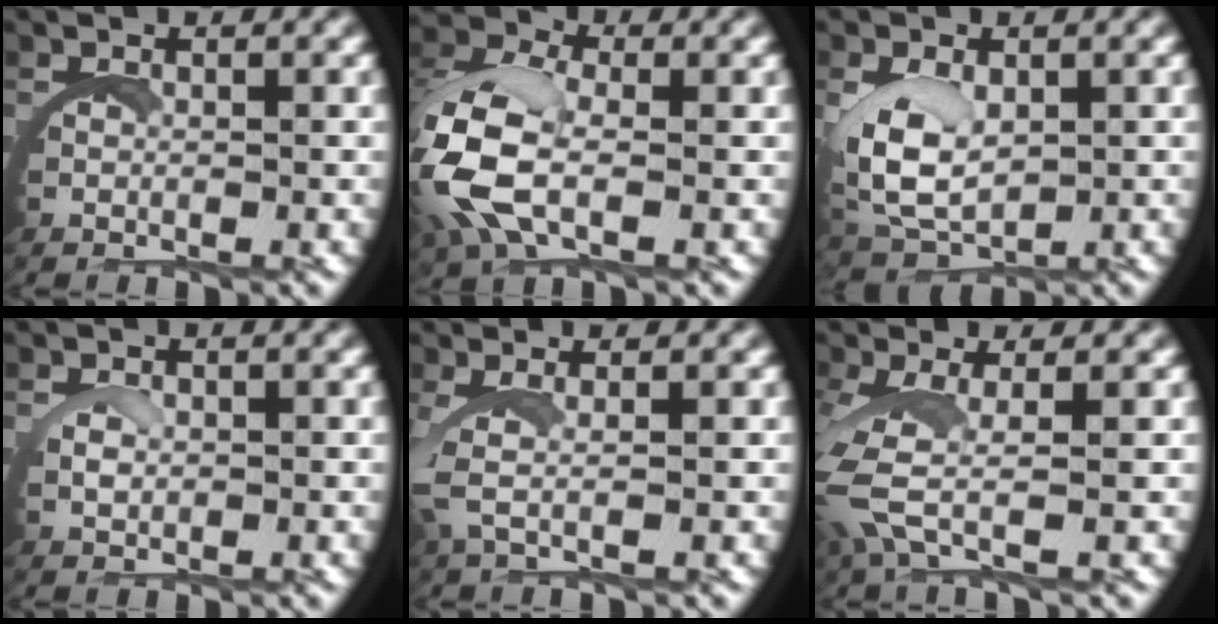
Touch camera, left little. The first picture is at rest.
{"total": 6.4, "force": [-0.1, 3.6, 5.3], "torque": [-0.150, -0.009, 0.002]}
{"total": 5.9, "force": [0.5, 4.2, 4.1], "torque": [-0.117, -0.025, 0.026]}
{"total": 0.8, "force": [0.7, -0.1, 0.4], "torque": [-0.016, -0.004, 0.015]}
{"total": 2.6, "force": [0.7, 0.1, 2.5], "torque": [-0.071, -0.008, 0.017]}
{"total": 3.9, "force": [0.5, 0.8, 3.8], "torque": [-0.109, -0.018, 0.020]}